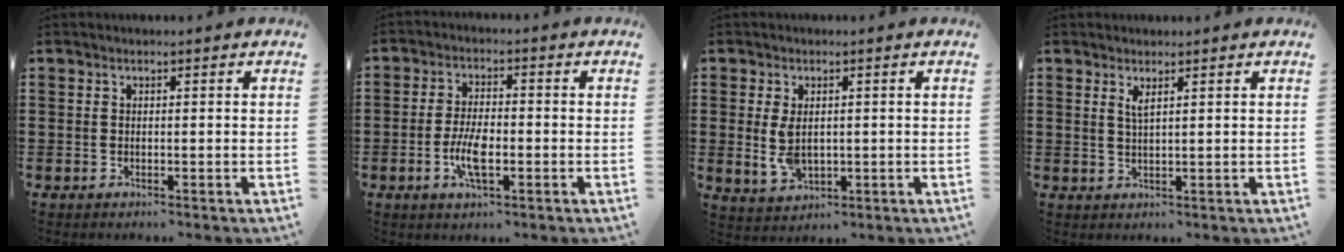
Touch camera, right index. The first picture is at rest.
{"total": 5.9, "force": [-1.6, 2.3, 5.2], "torque": [-0.116, -0.001, -0.036]}
{"total": 4.4, "force": [0.2, 2.6, 3.6], "torque": [-0.093, -0.001, -0.002]}
{"total": 1.7, "force": [1.1, 0.3, 1.3], "torque": [-0.028, 0.002, 0.018]}